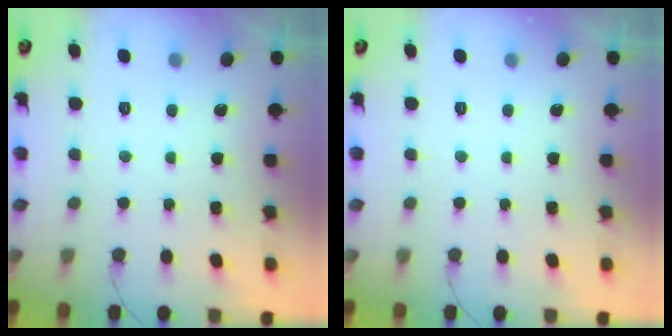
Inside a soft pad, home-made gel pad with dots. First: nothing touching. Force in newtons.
{"total": 0.0}